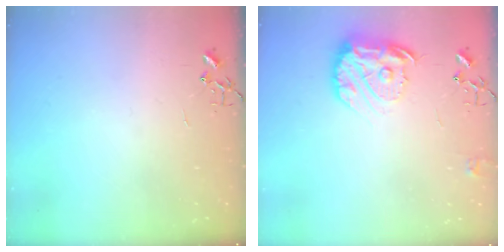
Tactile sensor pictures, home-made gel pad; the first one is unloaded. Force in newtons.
{"total": 14.8, "press": 14.8, "slide": 1.3}